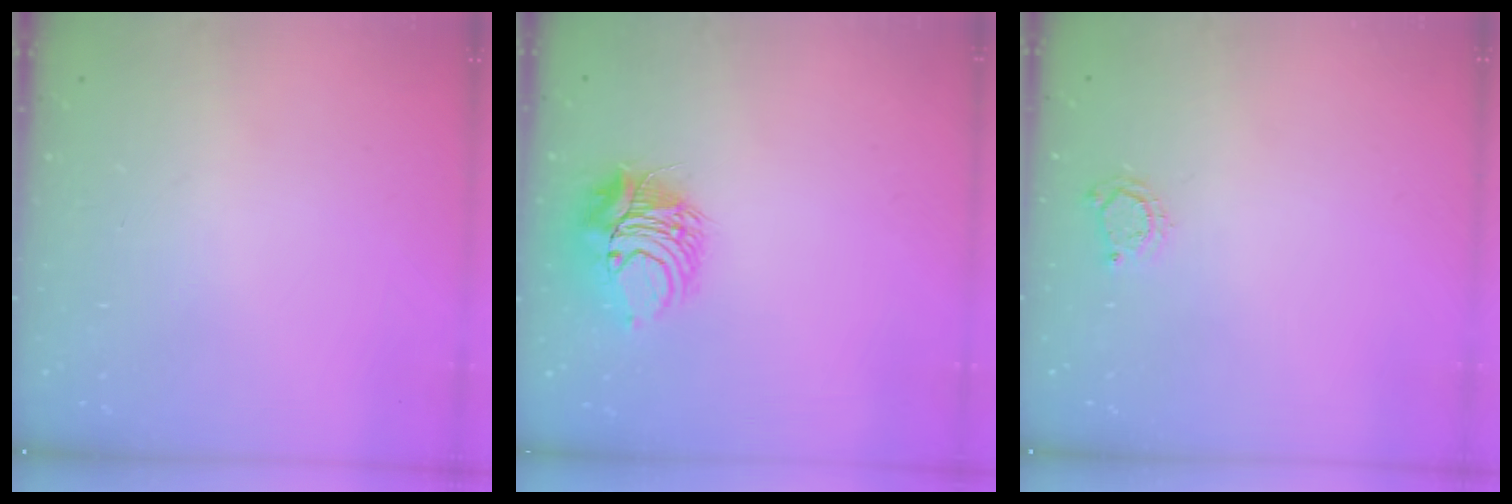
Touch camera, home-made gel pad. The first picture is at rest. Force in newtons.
{"total": 9.5, "press": 9.4, "slide": 0.7}
{"total": 4.0, "press": 3.9, "slide": 0.5}